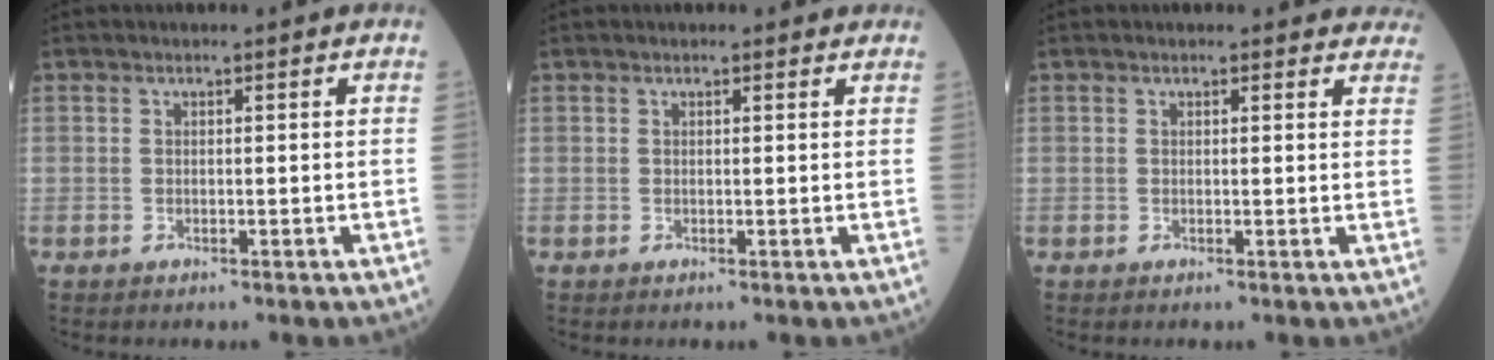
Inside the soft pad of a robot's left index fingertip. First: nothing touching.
{"total": 1.1, "force": [0.9, 0.6, 0.4], "torque": [-0.005, 0.009, 0.007]}
{"total": 5.9, "force": [5.5, 1.9, 1.0], "torque": [0.019, -0.001, 0.033]}